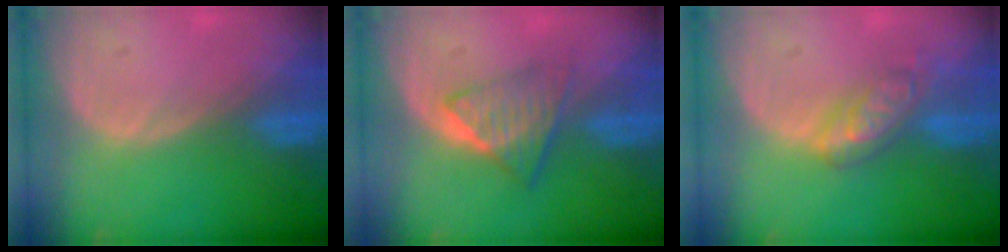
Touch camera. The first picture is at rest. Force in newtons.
{"total": 5.9, "press": 5.1, "slide": 3.0}
{"total": 5.9, "press": 5.1, "slide": 2.9}